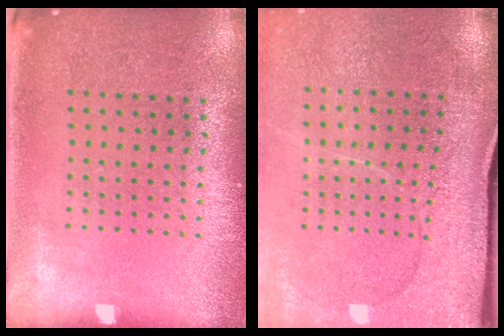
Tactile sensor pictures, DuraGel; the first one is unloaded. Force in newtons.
{"total": 3.9, "press": 3.2, "slide": 2.3}